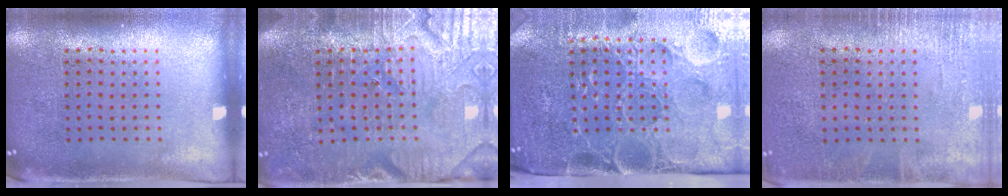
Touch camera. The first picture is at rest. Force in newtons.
{"total": 4.0, "press": 3.9, "slide": 1.0}
{"total": 5.0, "press": 4.1, "slide": 2.8}
{"total": 1.9, "press": 1.9, "slide": 0.2}